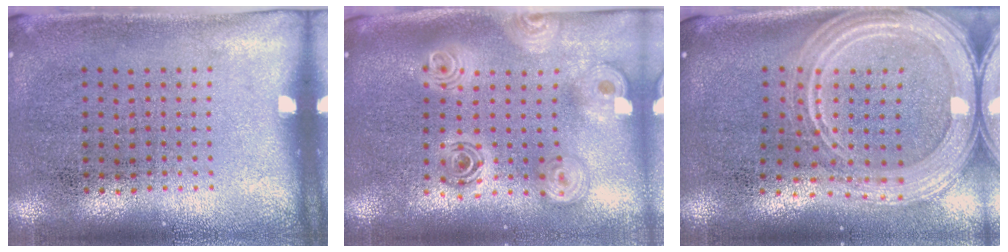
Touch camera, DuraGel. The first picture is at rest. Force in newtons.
{"total": 2.4, "press": 1.9, "slide": 1.5}
{"total": 3.1, "press": 2.5, "slide": 1.9}